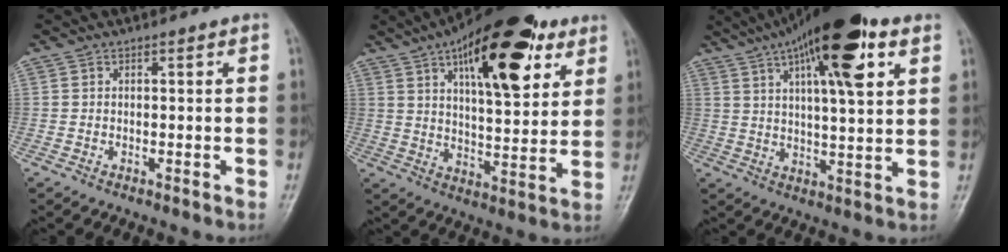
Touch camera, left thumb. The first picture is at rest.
{"total": 22.6, "force": [11.0, 9.2, 17.5], "torque": [-0.232, -0.027, 0.168]}
{"total": 19.7, "force": [9.8, 5.7, 16.2], "torque": [-0.242, -0.011, 0.152]}